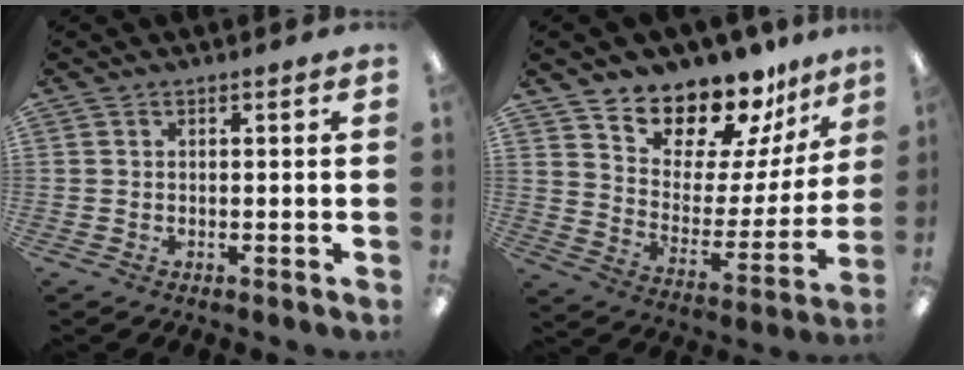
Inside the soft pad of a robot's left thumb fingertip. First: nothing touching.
{"total": 14.0, "force": [13.0, 4.8, 1.8], "torque": [-0.039, -0.133, 0.235]}